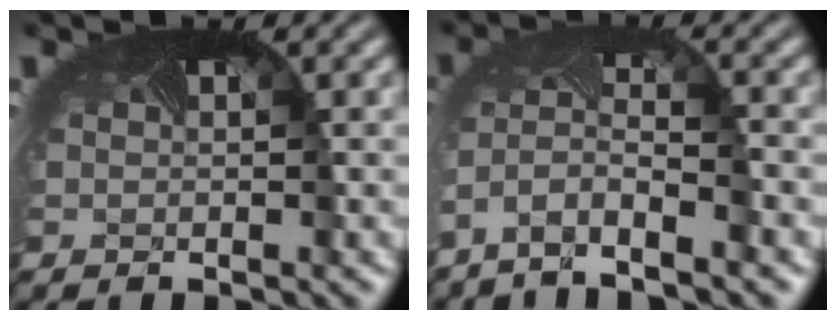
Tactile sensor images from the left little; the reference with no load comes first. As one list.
[{"total": 5.5, "force": [-3.8, 1.1, 3.8], "torque": [-0.087, -0.010, -0.071]}]